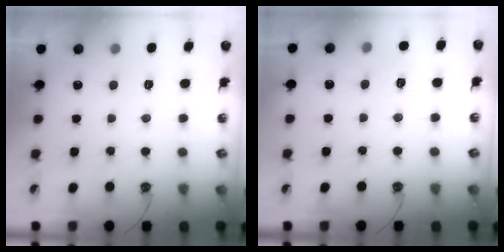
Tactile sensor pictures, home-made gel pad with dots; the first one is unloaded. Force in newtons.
{"total": 6.4, "press": 6.3, "slide": 0.6}